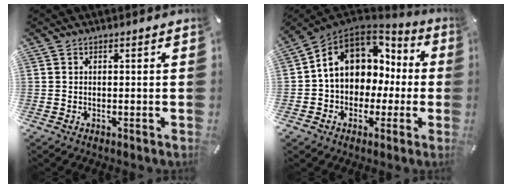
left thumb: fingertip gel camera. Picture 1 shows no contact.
{"total": 11.6, "force": [2.9, 9.9, 5.2], "torque": [-0.119, -0.013, 0.060]}